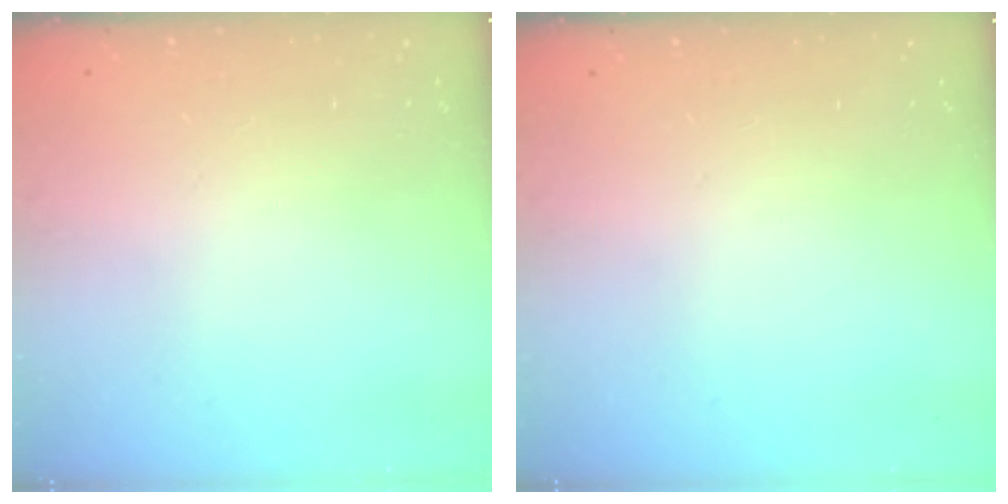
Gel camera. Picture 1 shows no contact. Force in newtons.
{"total": 0.0}